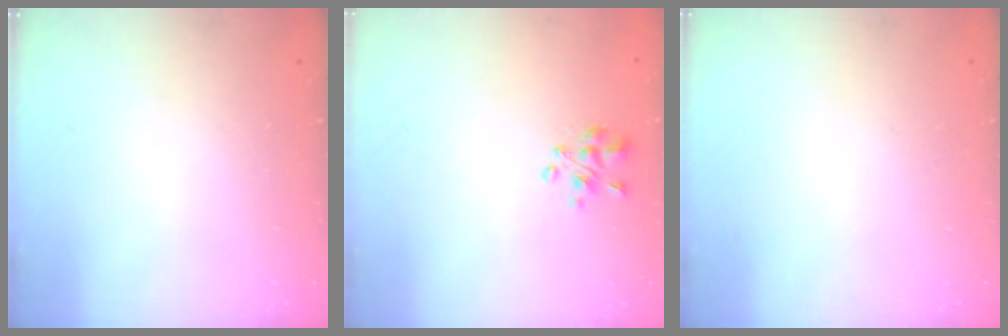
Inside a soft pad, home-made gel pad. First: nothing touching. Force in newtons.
{"total": 3.8, "press": 3.8, "slide": 0.6}
{"total": 0.0}